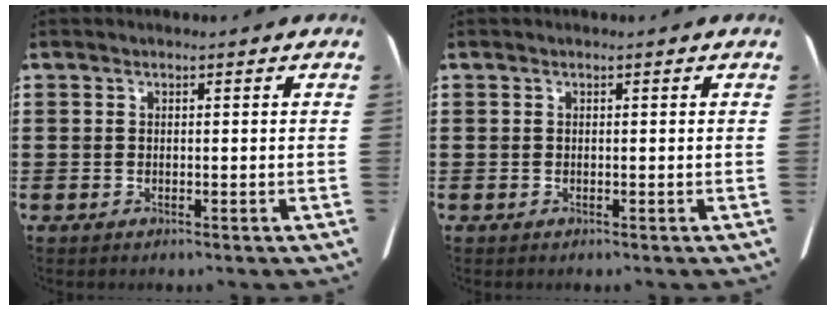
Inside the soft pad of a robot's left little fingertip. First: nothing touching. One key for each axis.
{"total": 0.0}